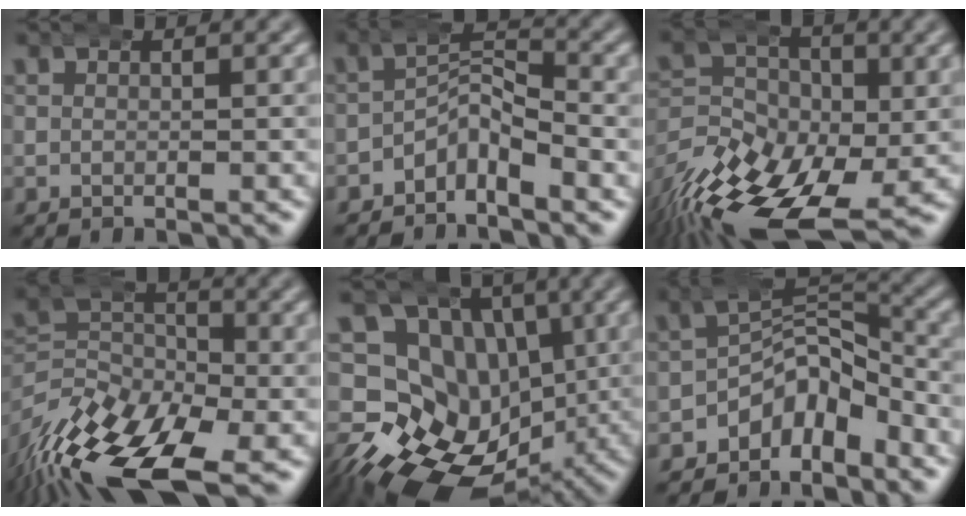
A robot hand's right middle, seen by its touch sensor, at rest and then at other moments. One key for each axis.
{"total": 3.2, "fx": -1.8, "fy": 1.8, "fz": 1.9, "tx": -0.015, "ty": 0.006, "tz": -0.040}
{"total": 9.0, "fx": -3.9, "fy": 5.4, "fz": 6.0, "tx": -0.098, "ty": -0.037, "tz": -0.052}
{"total": 9.8, "fx": -3.6, "fy": 5.9, "fz": 6.9, "tx": -0.121, "ty": -0.038, "tz": -0.051}
{"total": 19.9, "fx": -3.0, "fy": 16.7, "fz": 10.5, "tx": -0.207, "ty": -0.075, "tz": -0.030}
{"total": 7.3, "fx": -3.1, "fy": 4.9, "fz": 4.4, "tx": -0.055, "ty": -0.001, "tz": -0.059}